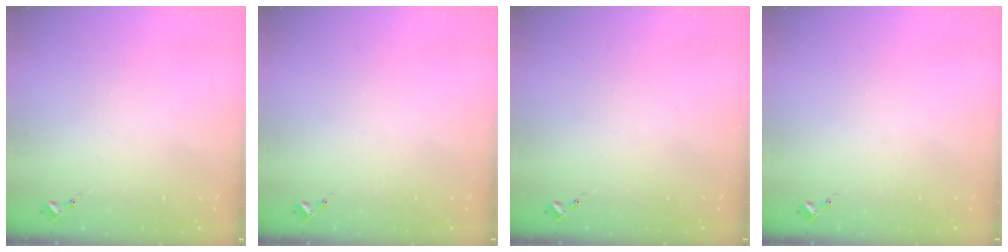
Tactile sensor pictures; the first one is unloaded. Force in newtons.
{"total": 0.0}
{"total": 0.0}
{"total": 0.0}